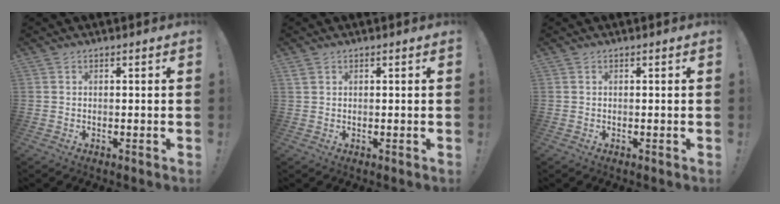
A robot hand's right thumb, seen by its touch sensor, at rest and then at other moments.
{"total": 1.3, "force": [0.9, 0.7, 0.6], "torque": [-0.006, -0.001, 0.016]}
{"total": 0.0}